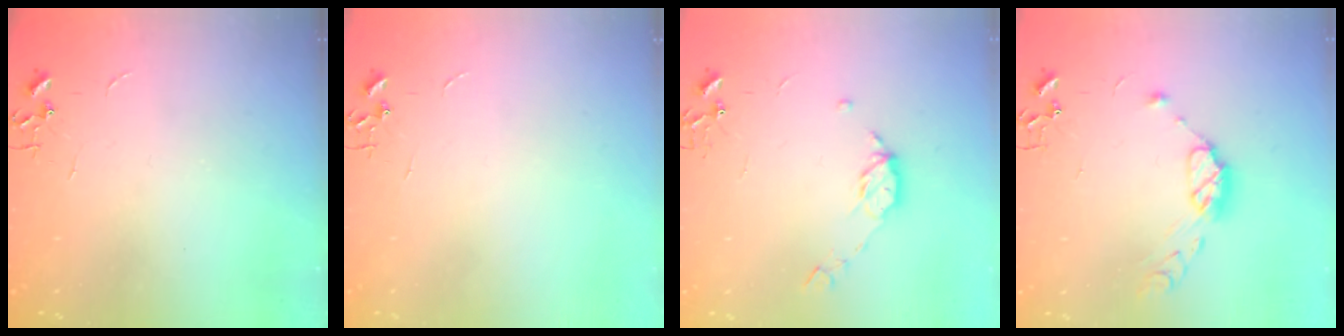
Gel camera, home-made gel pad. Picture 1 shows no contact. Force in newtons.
{"total": 0.0}
{"total": 7.8, "press": 7.8, "slide": 0.6}
{"total": 9.5, "press": 9.5, "slide": 0.7}